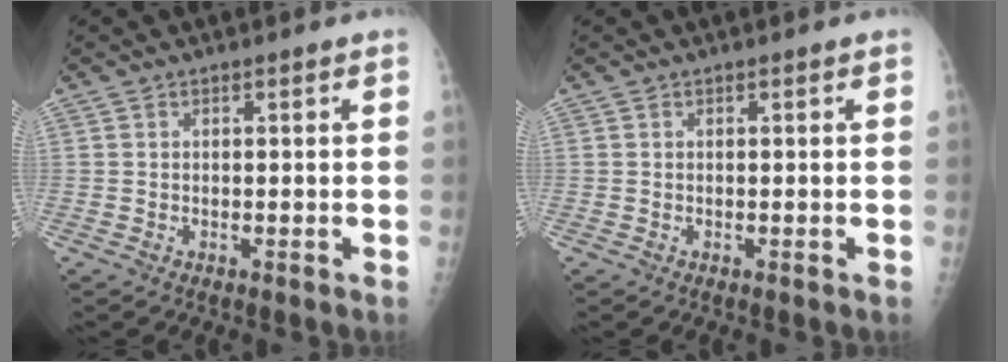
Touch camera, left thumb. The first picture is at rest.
{"total": 0.0}